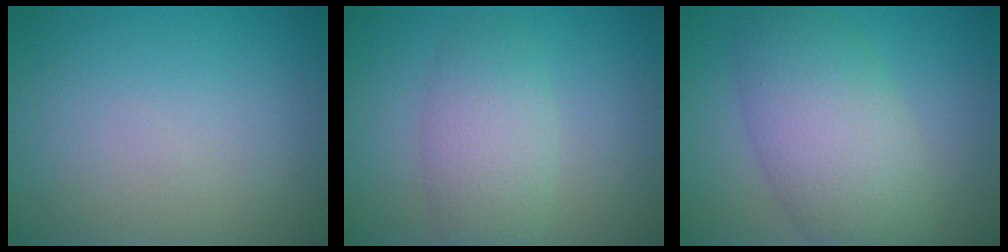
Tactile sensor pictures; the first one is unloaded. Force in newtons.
{"total": 4.0, "press": 4.0, "slide": 0.1}
{"total": 7.4, "press": 7.4, "slide": 0.1}